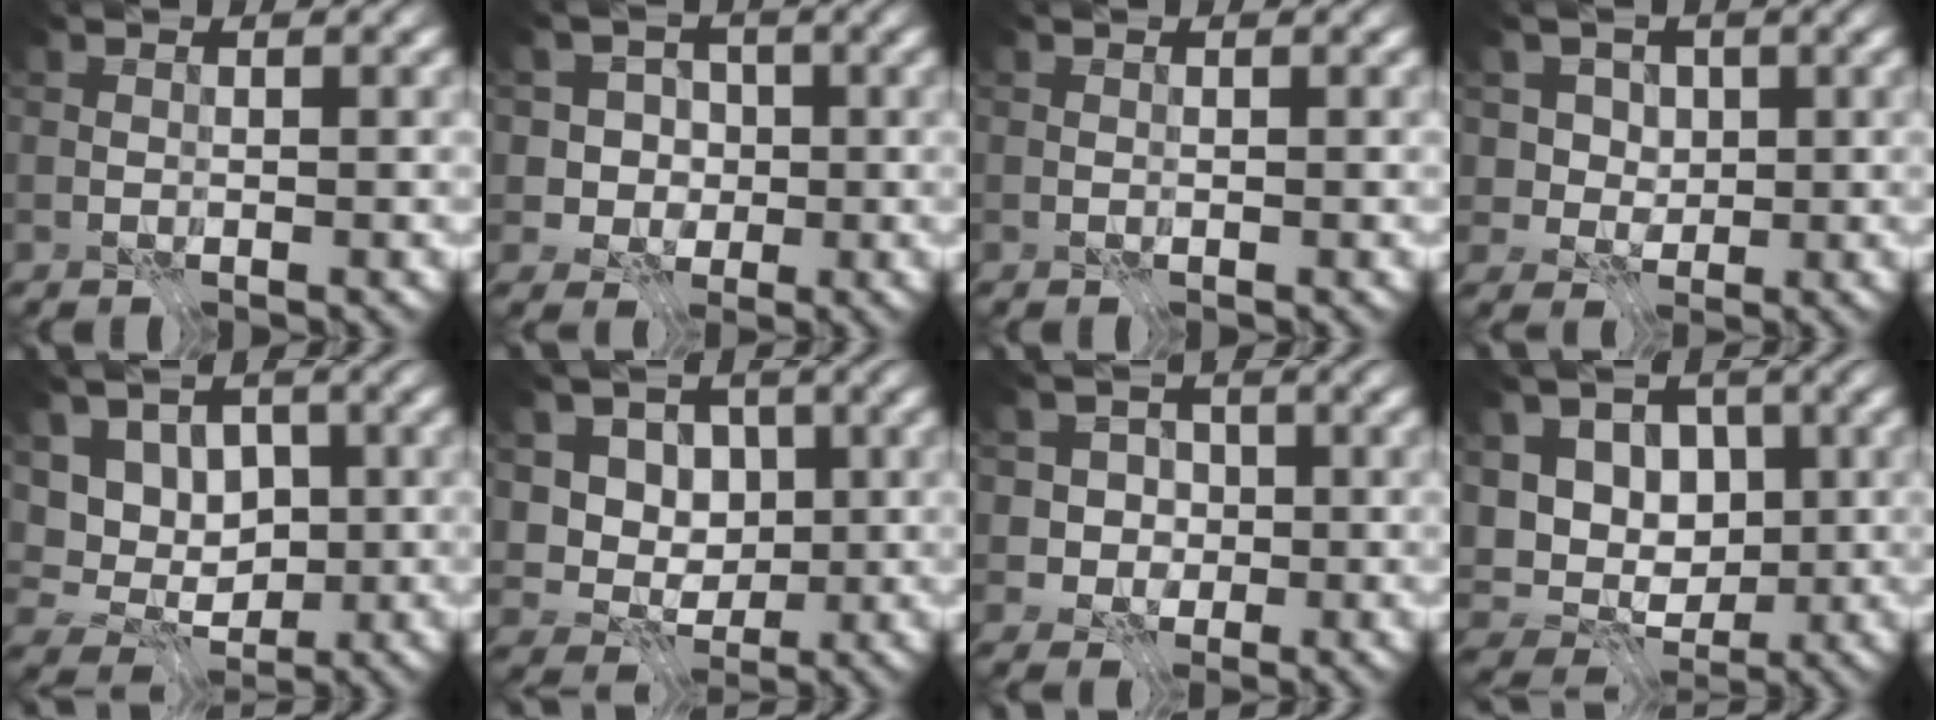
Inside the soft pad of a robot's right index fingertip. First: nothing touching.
{"total": 3.8, "force": [0.1, 3.7, 1.0], "torque": [0.002, 0.006, -0.007]}
{"total": 0.0}
{"total": 3.6, "force": [1.1, 3.2, 1.2], "torque": [-0.021, -0.010, 0.017]}
{"total": 7.6, "force": [1.8, 6.0, 4.3], "torque": [-0.066, 0.023, 0.008]}
{"total": 8.3, "force": [1.3, 7.0, 4.3], "torque": [-0.062, 0.025, -0.009]}
{"total": 3.4, "force": [-0.1, 3.3, 0.9], "torque": [0.003, 0.004, -0.011]}
{"total": 9.6, "force": [1.9, 7.4, 5.9], "torque": [-0.082, 0.035, 0.006]}